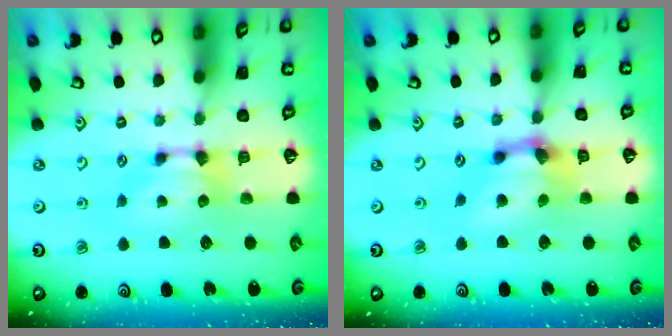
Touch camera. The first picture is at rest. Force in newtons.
{"total": 5.2, "press": 4.7, "slide": 2.1}